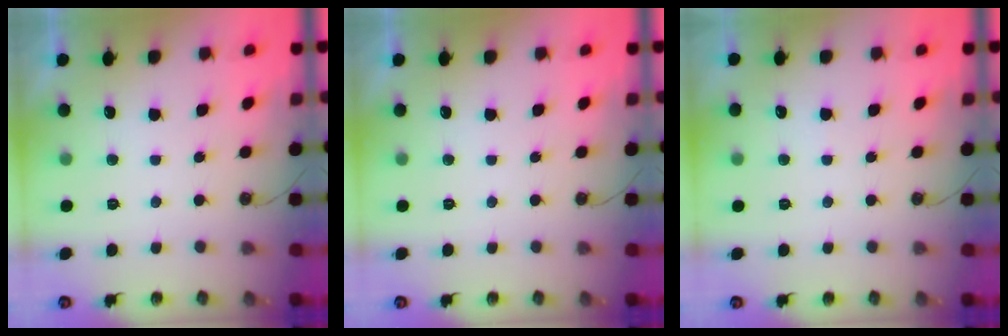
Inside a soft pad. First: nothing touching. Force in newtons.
{"total": 0.0}
{"total": 2.5, "press": 2.4, "slide": 0.4}